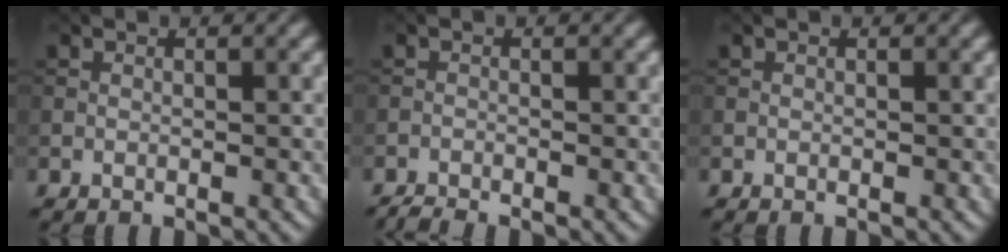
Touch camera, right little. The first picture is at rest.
{"total": 1.1, "force": [-1.1, 0.0, 0.2], "torque": [-0.003, -0.004, -0.028]}
{"total": 0.0}